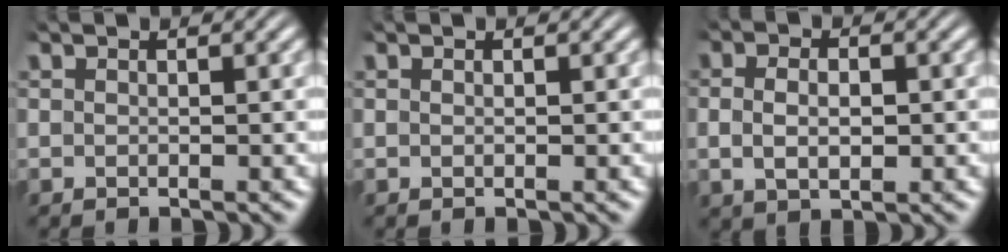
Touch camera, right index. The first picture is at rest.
{"total": 0.0}
{"total": 3.0, "force": [-0.1, 1.7, 2.5], "torque": [-0.045, -0.007, 0.005]}